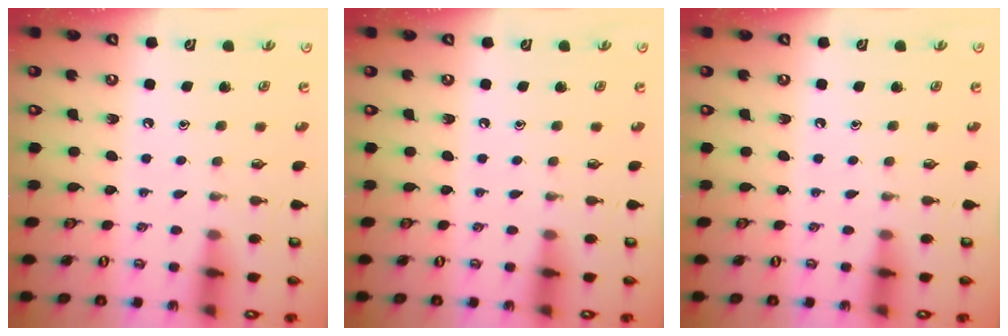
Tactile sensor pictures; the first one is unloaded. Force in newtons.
{"total": 0.0}
{"total": 0.0}